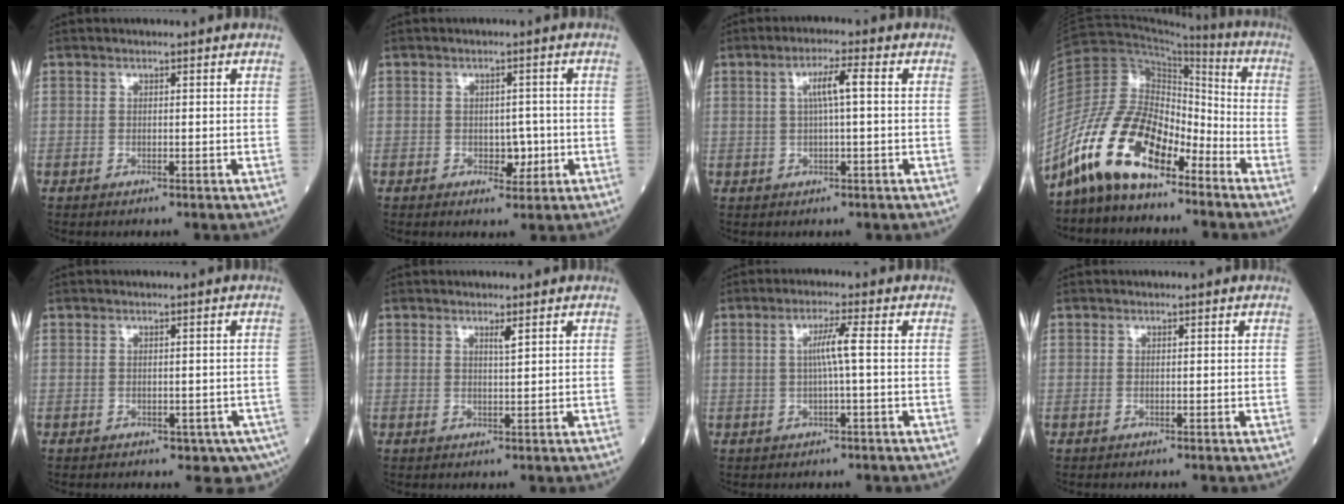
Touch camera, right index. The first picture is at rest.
{"total": 2.9, "force": [-0.5, 1.9, 2.2], "torque": [-0.021, 0.004, 0.000]}
{"total": 4.2, "force": [0.7, 0.0, 4.1], "torque": [-0.075, 0.009, 0.012]}
{"total": 14.0, "force": [-9.7, 5.4, 8.5], "torque": [-0.179, 0.024, -0.184]}
{"total": 4.2, "force": [-2.5, 2.2, 2.6], "torque": [-0.015, 0.002, -0.028]}
{"total": 1.3, "force": [1.0, -0.1, 0.9], "torque": [-0.016, -0.003, 0.020]}
{"total": 3.3, "force": [0.4, -0.7, 3.3], "torque": [-0.060, 0.005, 0.007]}
{"total": 0.0}